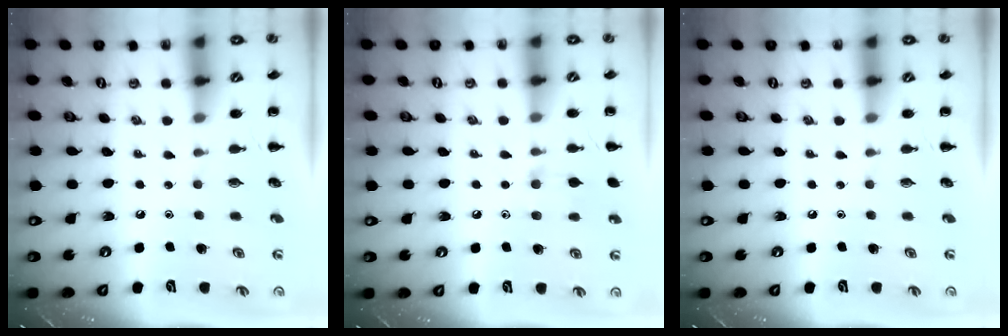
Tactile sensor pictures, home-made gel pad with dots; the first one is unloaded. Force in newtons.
{"total": 6.1, "press": 5.6, "slide": 2.2}
{"total": 0.0}